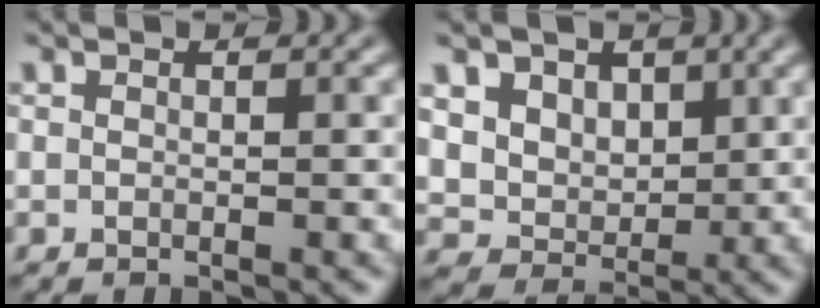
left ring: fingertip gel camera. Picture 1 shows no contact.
{"total": 5.7, "force": [2.4, 4.7, 2.4], "torque": [-0.058, -0.008, 0.047]}